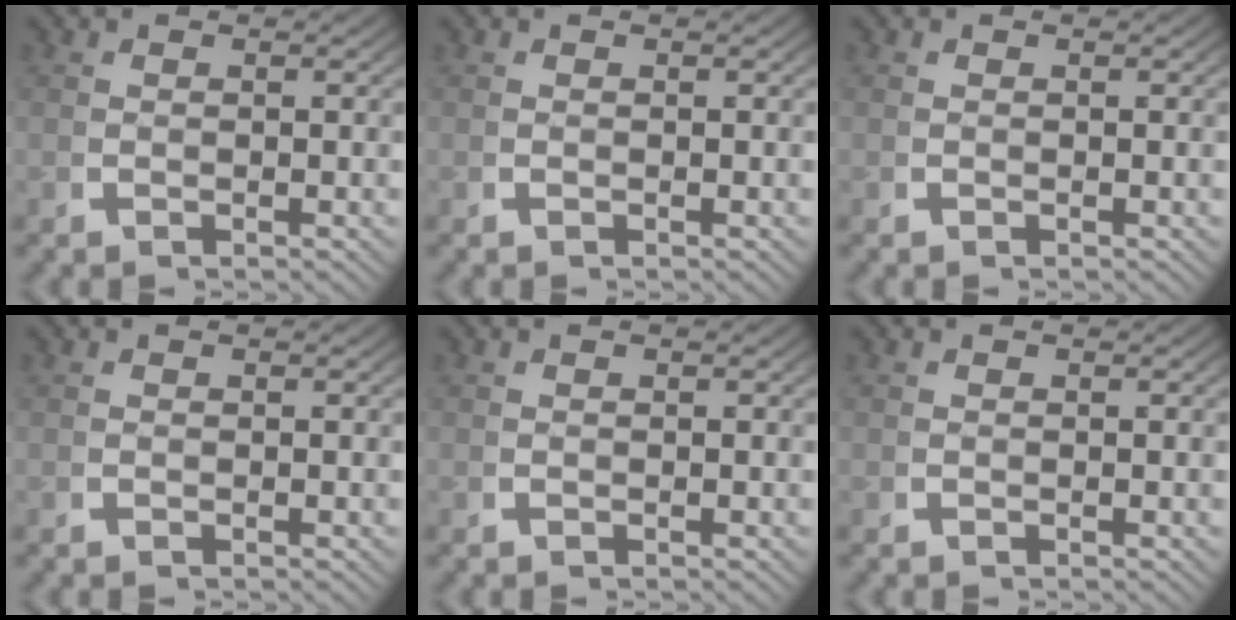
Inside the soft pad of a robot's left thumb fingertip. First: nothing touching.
{"total": 0.0}
{"total": 0.0}
{"total": 0.0}
{"total": 0.0}
{"total": 0.0}